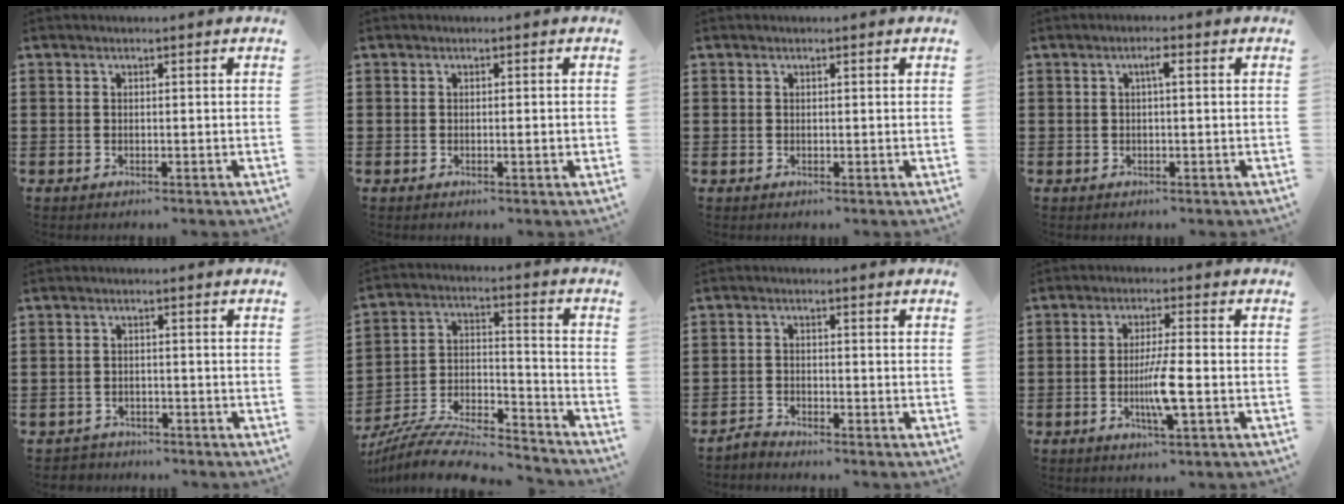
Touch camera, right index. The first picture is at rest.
{"total": 1.2, "force": [-0.1, 0.1, 1.2], "torque": [-0.020, -0.003, -0.002]}
{"total": 0.6, "force": [0.3, 0.5, 0.0], "torque": [-0.002, 0.004, 0.005]}
{"total": 2.1, "force": [0.3, 0.3, 2.1], "torque": [-0.041, 0.004, 0.002]}
{"total": 1.6, "force": [-1.5, 0.5, -0.2], "torque": [-0.002, 0.004, -0.036]}
{"total": 9.3, "force": [-8.5, 1.4, 3.5], "torque": [-0.064, 0.008, -0.168]}
{"total": 1.7, "force": [-1.7, 0.1, 0.2], "torque": [-0.008, 0.003, -0.034]}
{"total": 6.1, "force": [-1.5, 0.5, 5.9], "torque": [-0.113, -0.012, -0.030]}